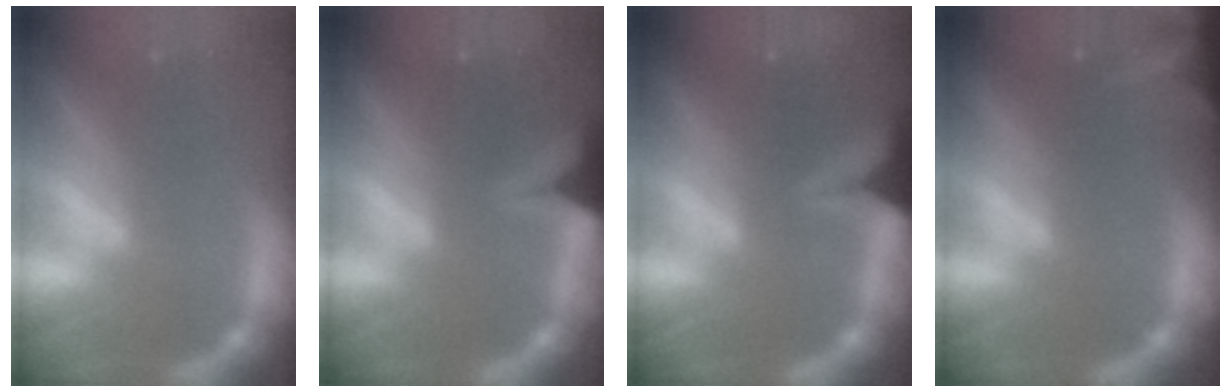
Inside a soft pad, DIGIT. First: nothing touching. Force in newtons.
{"total": 6.5}
{"total": 7.5}
{"total": 8.5}